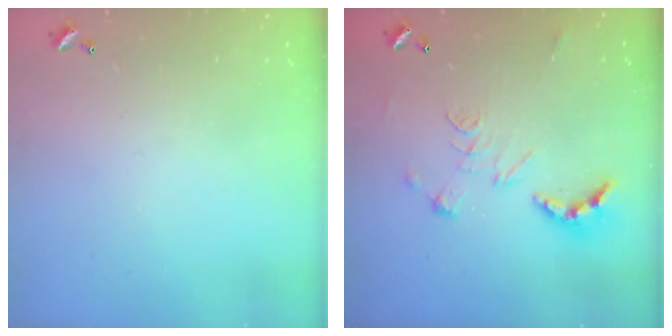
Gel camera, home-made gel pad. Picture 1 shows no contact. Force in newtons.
{"total": 2.5, "press": 2.0, "slide": 1.5}